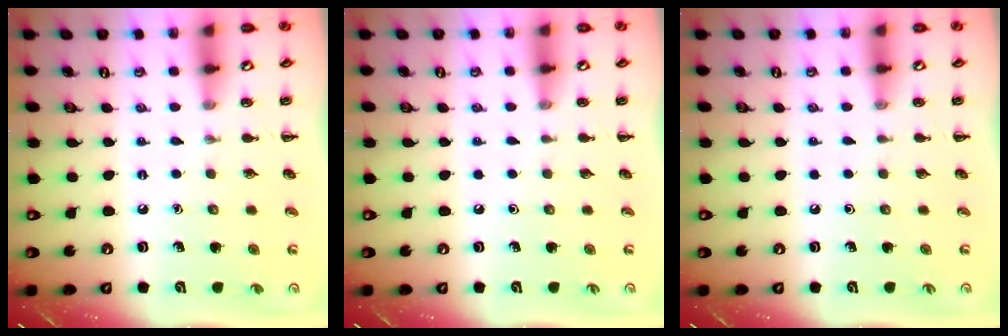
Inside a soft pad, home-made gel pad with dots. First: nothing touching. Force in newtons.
{"total": 0.0}
{"total": 0.0}